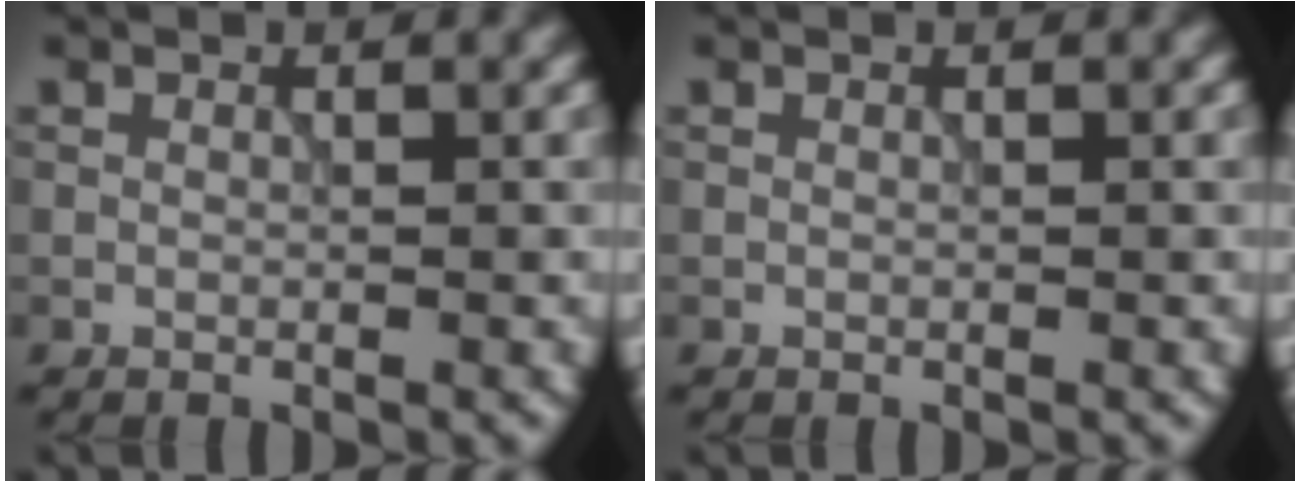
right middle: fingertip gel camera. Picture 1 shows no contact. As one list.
[{"total": 0.0}]